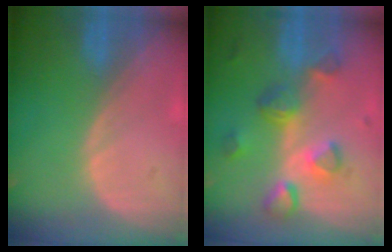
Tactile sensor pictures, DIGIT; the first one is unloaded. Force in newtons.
{"total": 8.1, "press": 7.2, "slide": 3.7}